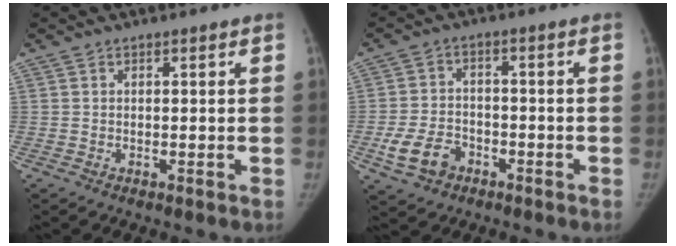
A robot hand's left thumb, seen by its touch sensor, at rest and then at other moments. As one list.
[{"total": 7.2, "force": [-3.5, 5.2, 3.6], "torque": [-0.063, 0.021, -0.058]}]